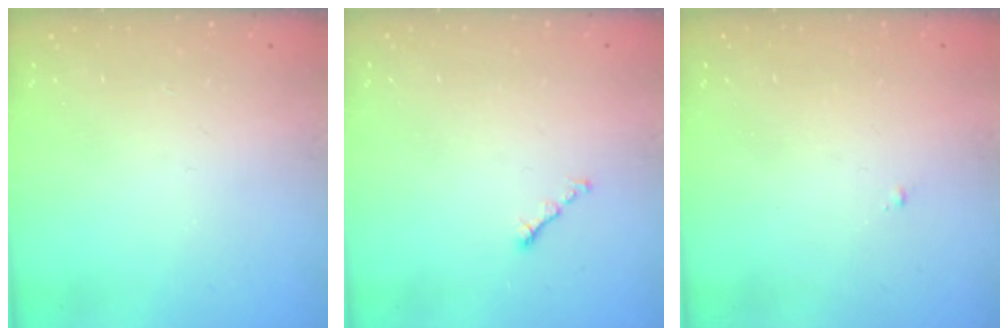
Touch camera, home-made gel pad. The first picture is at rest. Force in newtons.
{"total": 0.8, "press": 0.6, "slide": 0.4}
{"total": 0.6, "press": 0.6, "slide": 0.2}